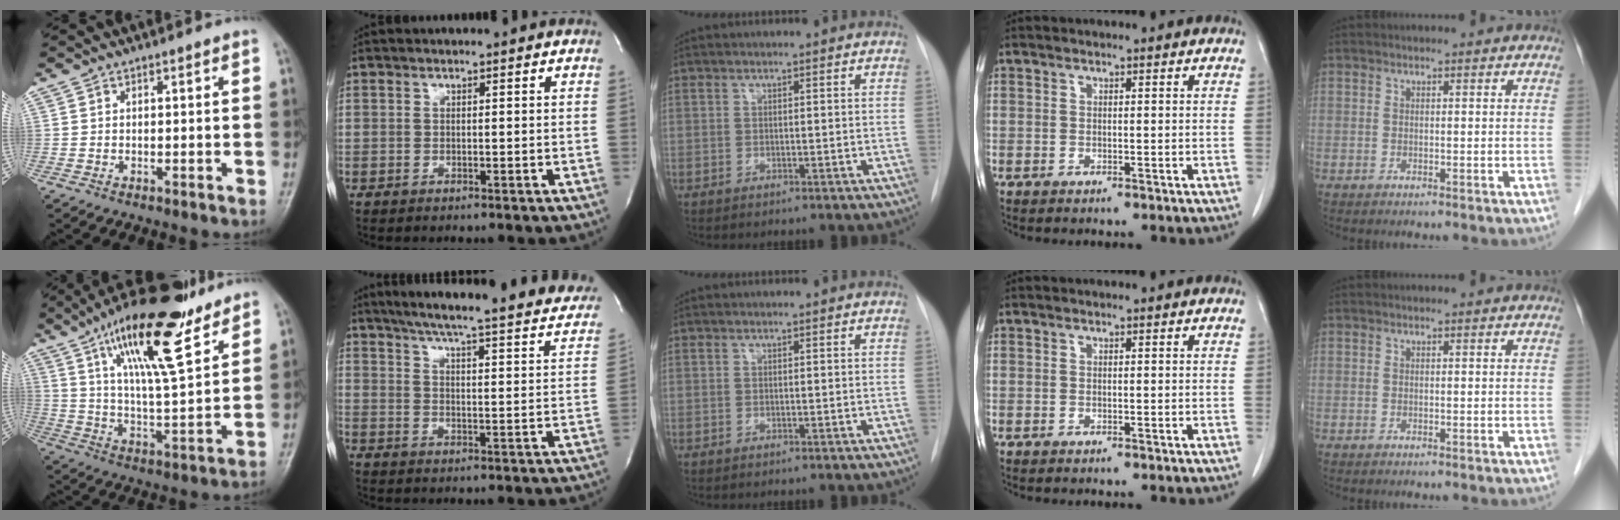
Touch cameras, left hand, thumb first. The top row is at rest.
{"thumb": {"total": 20.4, "force": [12.5, 5.6, 15.1], "torque": [-0.230, -0.052, 0.216]}, "index": {"total": 30.3, "force": [25.9, 3.5, 15.3], "torque": [-0.223, -0.055, 0.309]}}